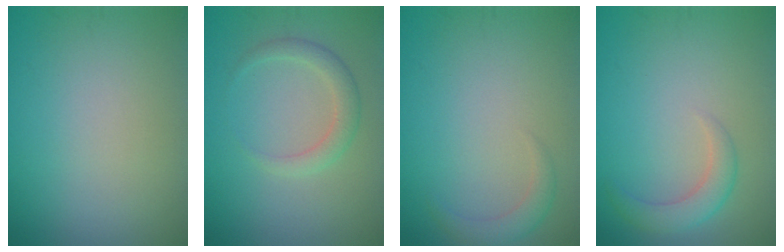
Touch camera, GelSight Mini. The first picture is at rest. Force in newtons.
{"total": 2.1, "press": 2.1, "slide": 0.1}
{"total": 1.8, "press": 1.8, "slide": 0.3}
{"total": 2.5, "press": 2.5, "slide": 0.1}